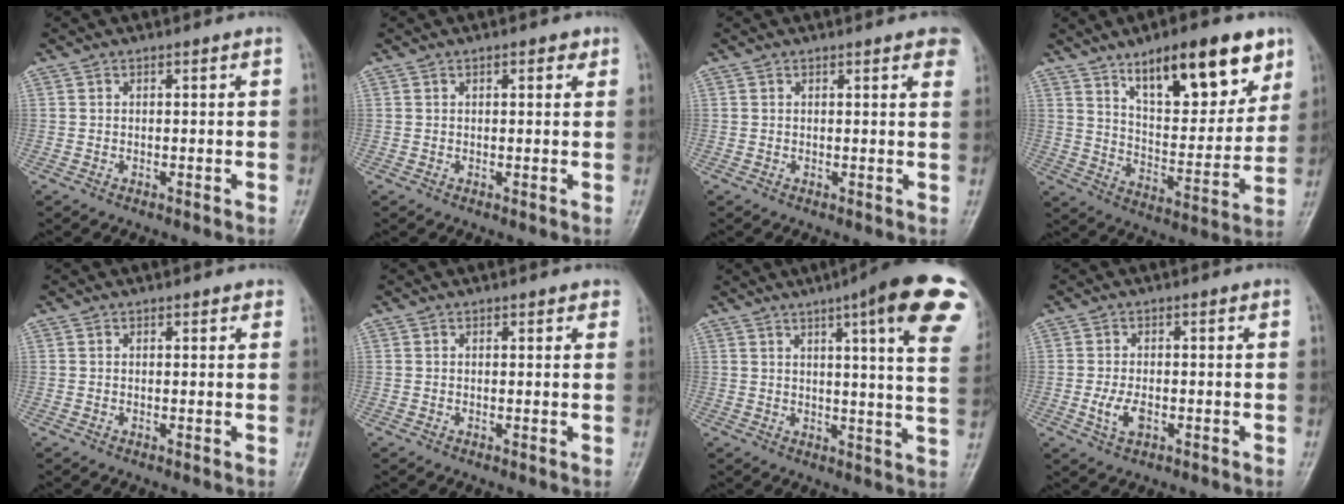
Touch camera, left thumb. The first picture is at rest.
{"total": 2.1, "force": [1.1, 1.0, 1.5], "torque": [-0.013, -0.002, 0.012]}
{"total": 5.1, "force": [3.4, 1.4, 3.6], "torque": [-0.027, -0.003, 0.030]}
{"total": 19.7, "force": [11.7, 7.6, 13.9], "torque": [-0.157, -0.055, 0.191]}
{"total": 1.1, "force": [0.7, 0.6, 0.6], "torque": [0.001, -0.002, 0.004]}
{"total": 1.5, "force": [1.0, 0.8, 0.8], "torque": [0.005, -0.002, 0.006]}
{"total": 20.6, "force": [10.1, 3.3, 17.7], "torque": [-0.206, -0.024, 0.112]}
{"total": 3.9, "force": [-1.1, 2.1, 3.1], "torque": [-0.065, -0.001, -0.019]}